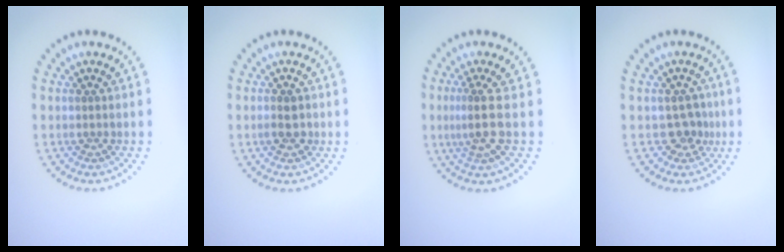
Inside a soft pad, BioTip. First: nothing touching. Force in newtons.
{"total": 1.6, "press": 1.6, "slide": 0.3}
{"total": 2.4, "press": 2.0, "slide": 1.4}
{"total": 2.0, "press": 1.6, "slide": 1.2}